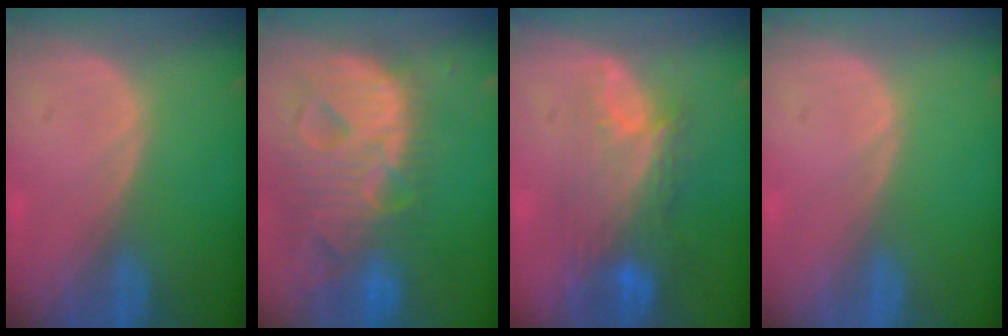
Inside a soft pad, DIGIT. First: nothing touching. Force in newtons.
{"total": 13.3, "press": 11.4, "slide": 7.0}
{"total": 9.5, "press": 8.1, "slide": 4.9}
{"total": 0.0}